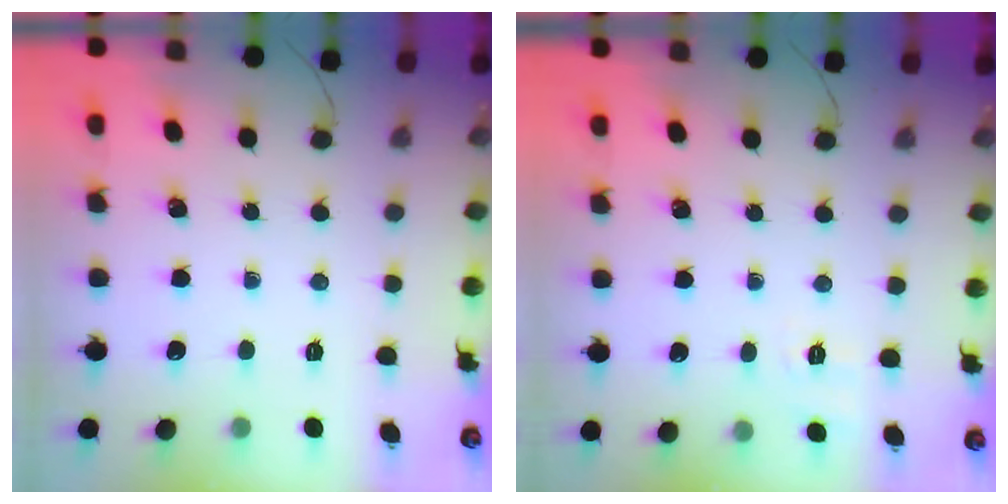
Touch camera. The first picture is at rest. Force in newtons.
{"total": 2.0, "press": 0.8, "slide": 1.8}